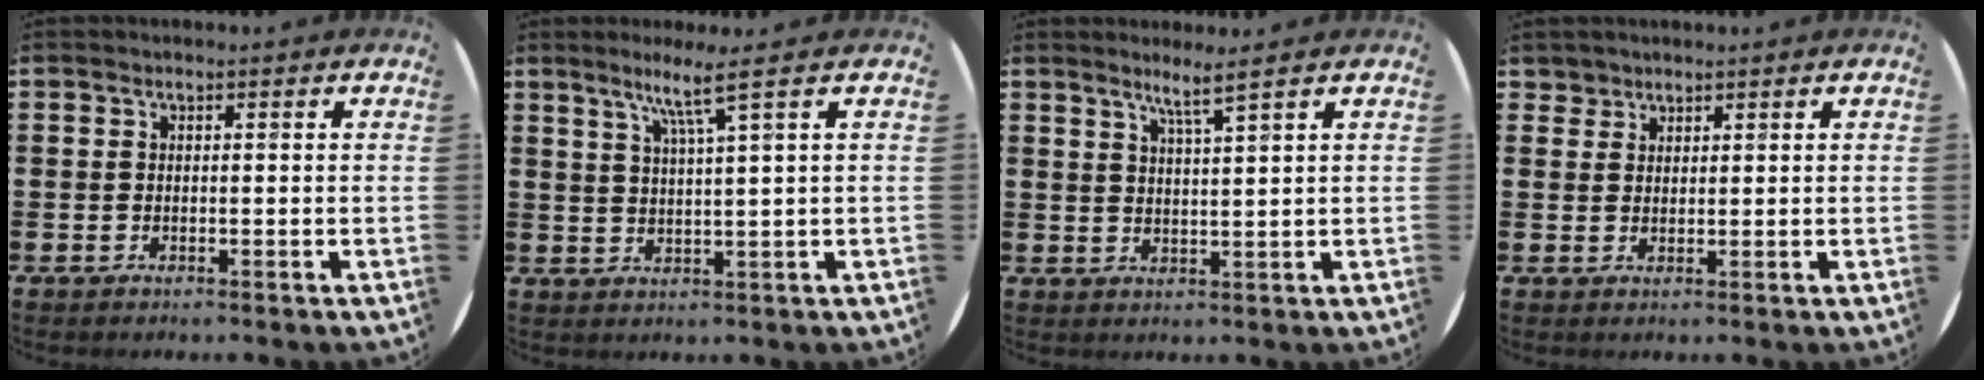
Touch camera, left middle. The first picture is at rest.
{"total": 4.9, "force": [3.0, -0.8, 3.8], "torque": [-0.080, 0.003, 0.047]}
{"total": 3.4, "force": [2.8, -0.7, 1.7], "torque": [-0.037, -0.006, 0.048]}
{"total": 1.9, "force": [1.6, 1.0, -0.1], "torque": [0.007, 0.000, 0.032]}